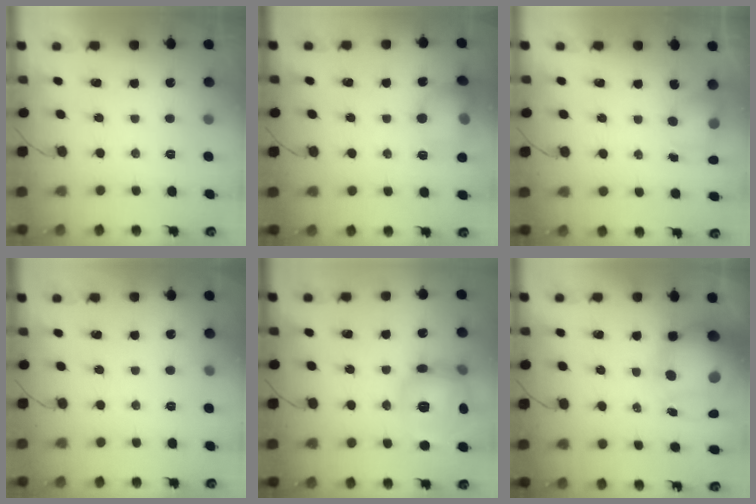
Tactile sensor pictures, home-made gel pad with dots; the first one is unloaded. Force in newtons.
{"total": 12.8, "press": 12.6, "slide": 2.1}
{"total": 4.6, "press": 4.5, "slide": 0.4}
{"total": 3.3, "press": 3.1, "slide": 1.1}
{"total": 16.5, "press": 16.5, "slide": 1.3}
{"total": 16.2, "press": 15.7, "slide": 3.8}